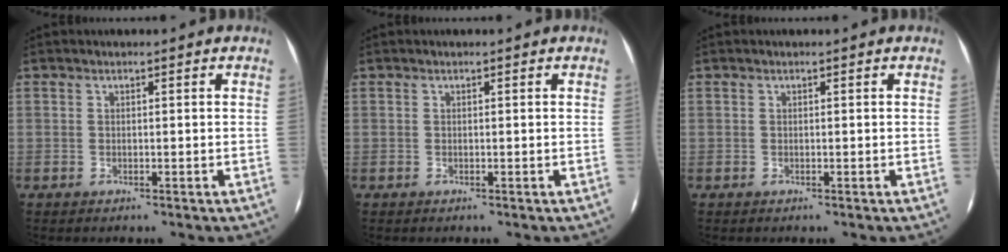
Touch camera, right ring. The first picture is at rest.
{"total": 0.0}
{"total": 0.0}